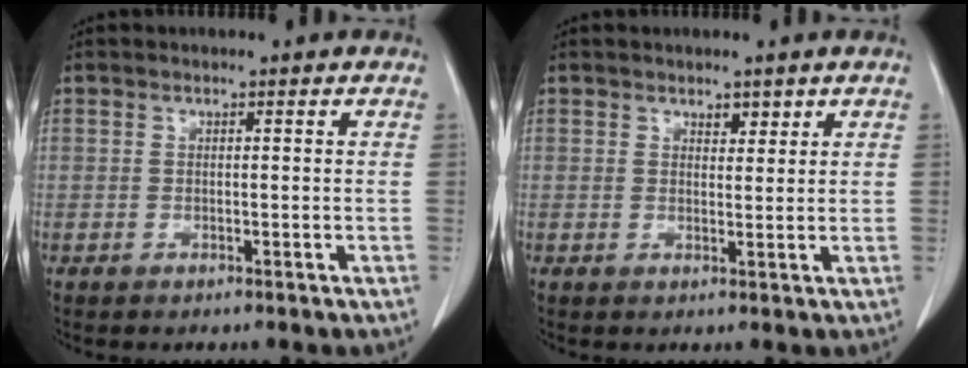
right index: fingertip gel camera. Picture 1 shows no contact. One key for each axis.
{"total": 1.7, "fx": 1.3, "fy": 0.8, "fz": 0.8, "tx": -0.010, "ty": -0.002, "tz": 0.019}